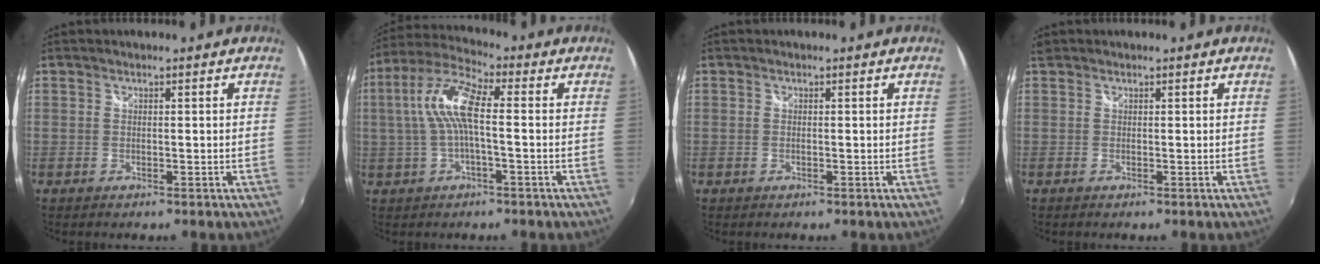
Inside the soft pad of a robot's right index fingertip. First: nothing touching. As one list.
[{"total": 10.1, "force": [0.4, 2.8, 9.7], "torque": [-0.199, 0.017, 0.007]}, {"total": 0.0}, {"total": 0.8, "force": [0.3, 0.7, 0.3], "torque": [-0.007, 0.002, 0.001]}]